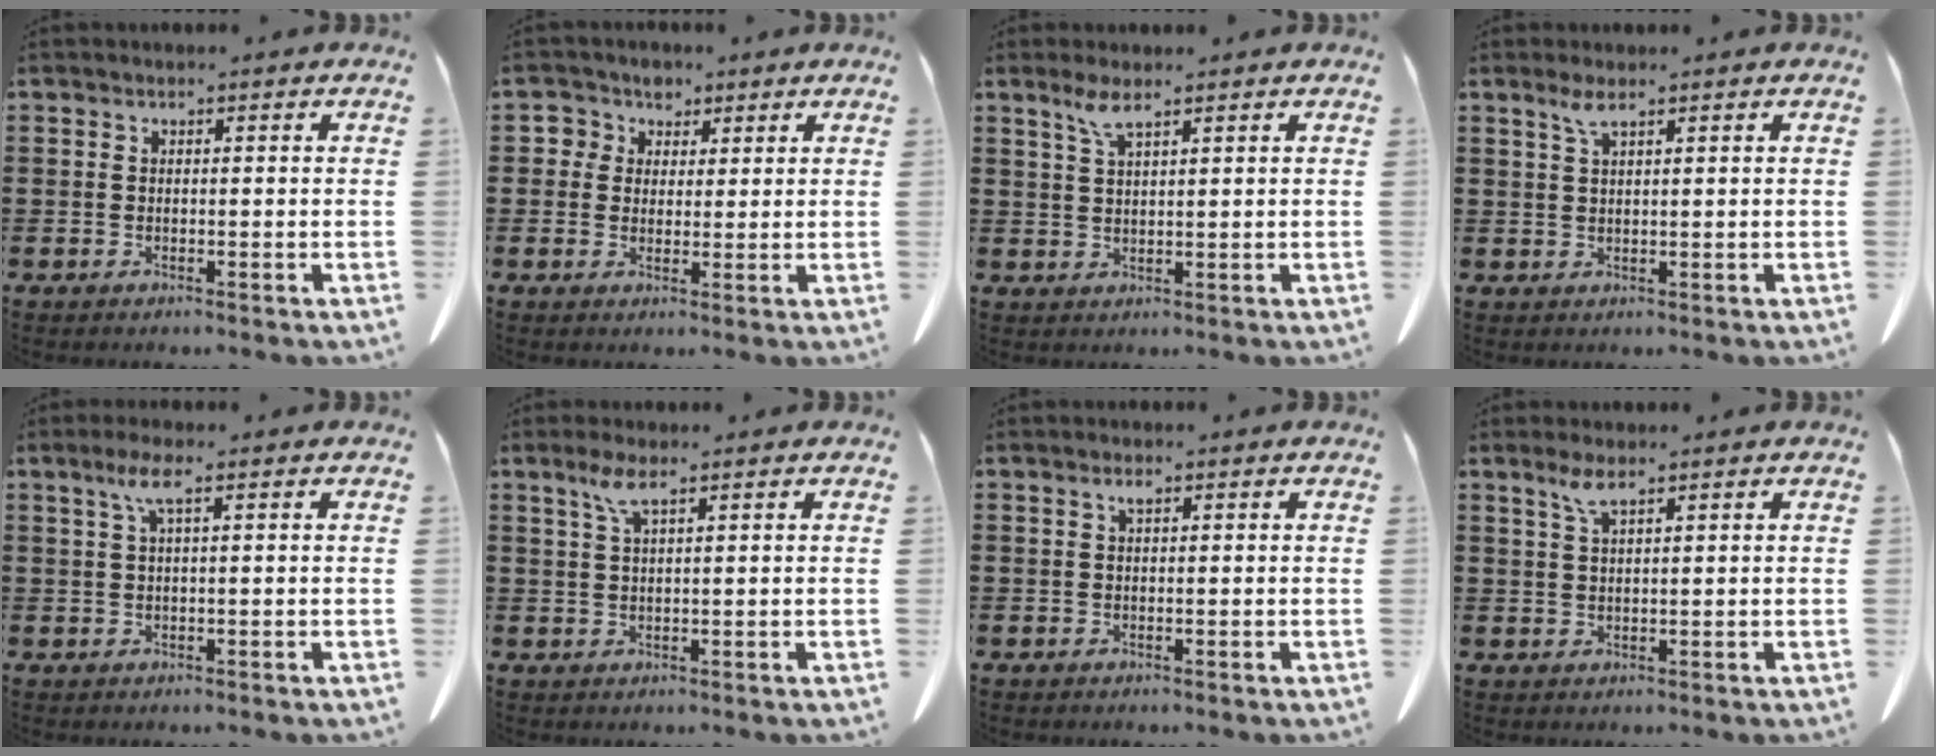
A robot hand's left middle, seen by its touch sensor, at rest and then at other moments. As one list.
[{"total": 3.6, "force": [1.7, 3.1, 0.3], "torque": [-0.018, 0.006, 0.027]}, {"total": 3.2, "force": [2.2, 0.5, 2.2], "torque": [-0.050, 0.003, 0.039]}, {"total": 2.3, "force": [1.5, 0.3, 1.7], "torque": [-0.038, 0.002, 0.026]}, {"total": 3.4, "force": [1.4, 0.5, 3.1], "torque": [-0.066, 0.006, 0.023]}, {"total": 3.3, "force": [2.0, 0.5, 2.6], "torque": [-0.059, 0.005, 0.034]}, {"total": 1.0, "force": [0.4, 0.3, 0.8], "torque": [-0.018, 0.003, 0.007]}, {"total": 2.8, "force": [1.9, 0.4, 2.0], "torque": [-0.045, 0.002, 0.034]}]